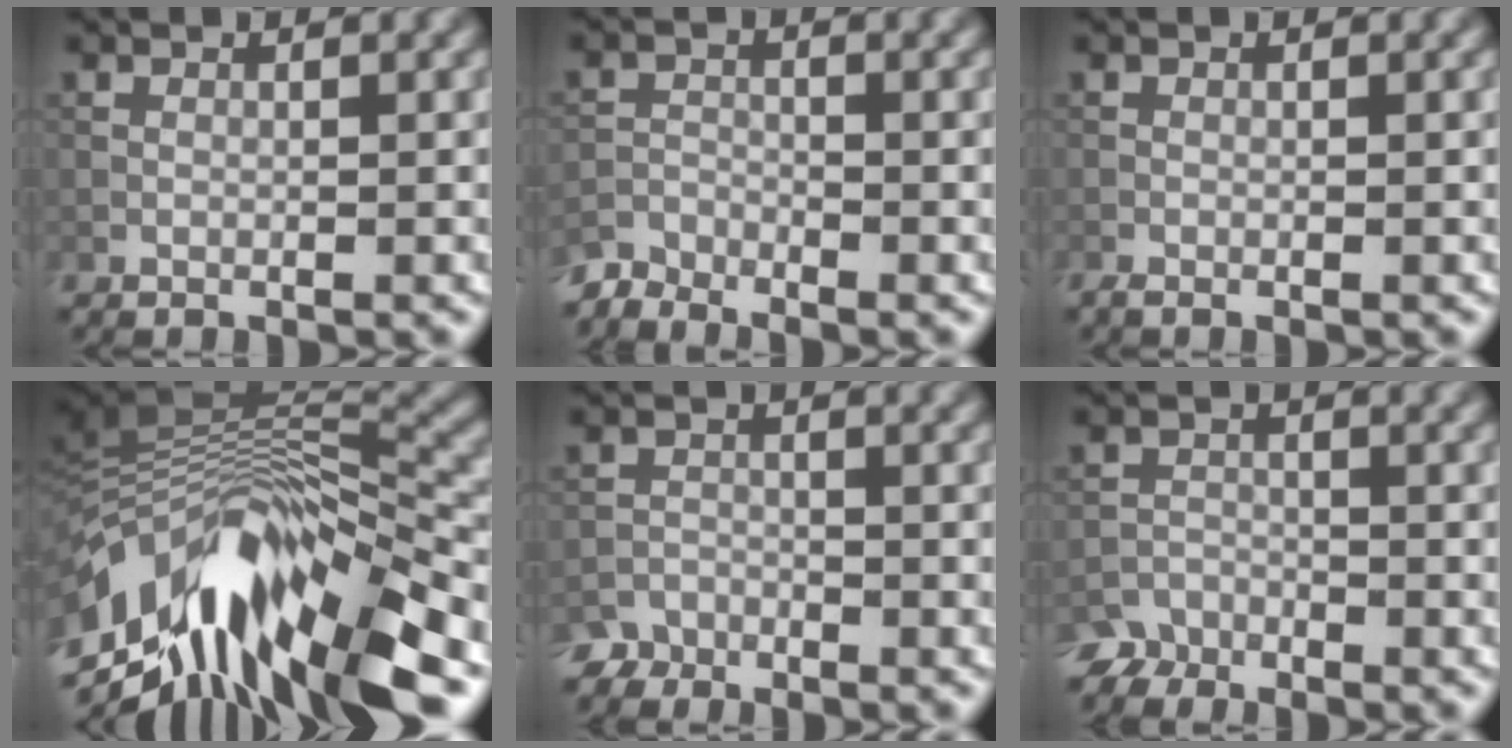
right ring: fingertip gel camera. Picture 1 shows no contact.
{"total": 2.6, "force": [-2.6, 0.4, 0.2], "torque": [-0.008, -0.007, -0.060]}
{"total": 0.5, "force": [-0.5, 0.1, 0.2], "torque": [-0.003, -0.001, -0.010]}
{"total": 14.8, "force": [-6.8, 5.3, 12.0], "torque": [-0.228, 0.007, -0.114]}
{"total": 2.6, "force": [-2.4, 1.0, 0.0], "torque": [-0.001, -0.002, -0.042]}
{"total": 3.0, "force": [-2.7, 1.1, 0.1], "torque": [-0.002, -0.004, -0.050]}